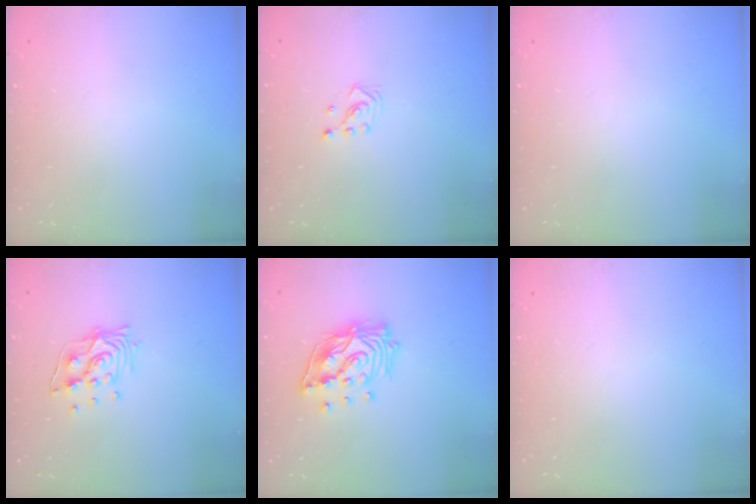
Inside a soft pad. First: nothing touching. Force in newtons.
{"total": 2.6, "press": 2.6, "slide": 0.3}
{"total": 0.0}
{"total": 11.1, "press": 11.1, "slide": 1.4}
{"total": 16.3, "press": 16.2, "slide": 2.1}
{"total": 0.0}